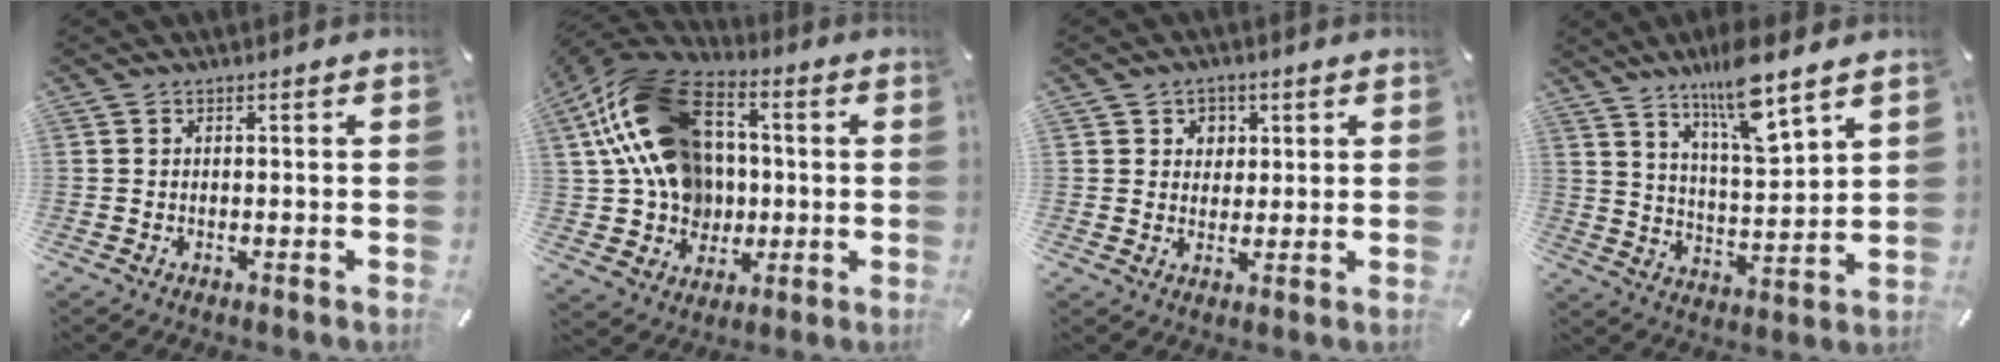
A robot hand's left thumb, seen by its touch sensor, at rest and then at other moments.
{"total": 22.1, "force": [4.7, 17.4, 12.9], "torque": [-0.254, -0.009, 0.095]}
{"total": 3.7, "force": [1.0, 3.5, 0.6], "torque": [0.001, 0.000, 0.012]}
{"total": 12.3, "force": [9.6, 2.2, 7.3], "torque": [-0.129, -0.055, 0.164]}